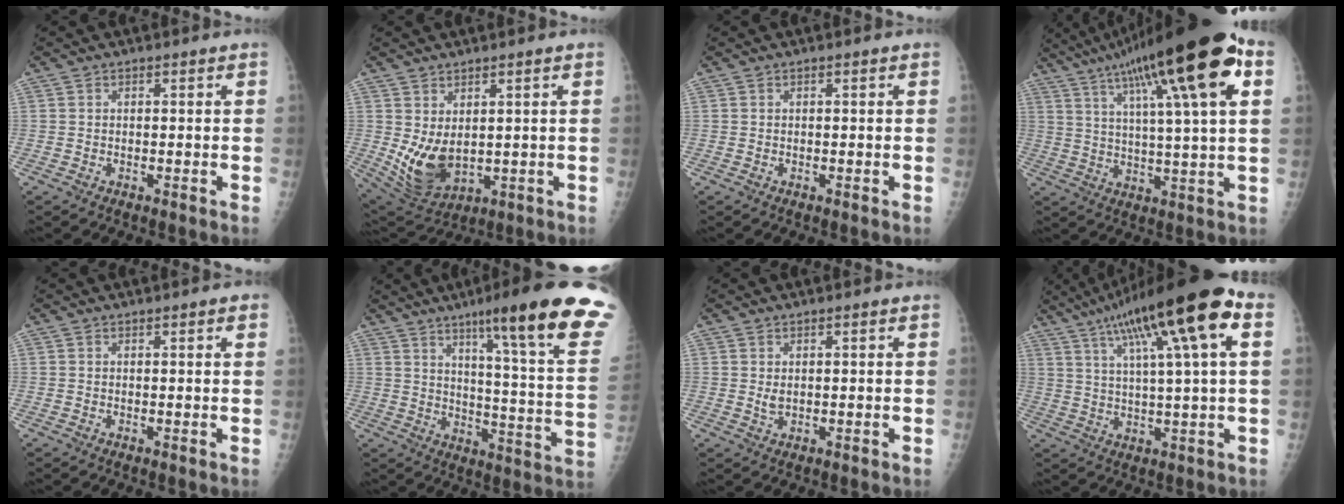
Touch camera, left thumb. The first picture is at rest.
{"total": 9.1, "force": [0.8, 5.4, 7.3], "torque": [-0.120, -0.022, 0.040]}
{"total": 0.0}
{"total": 25.0, "force": [11.4, 4.0, 21.9], "torque": [-0.352, 0.010, 0.177]}
{"total": 1.9, "force": [1.0, 0.4, 1.5], "torque": [-0.018, 0.000, 0.010]}
{"total": 24.4, "force": [15.6, 1.5, 18.7], "torque": [-0.243, -0.076, 0.213]}
{"total": 1.9, "force": [0.5, 0.9, 1.5], "torque": [-0.024, -0.002, 0.013]}
{"total": 20.7, "force": [9.0, 2.9, 18.4], "torque": [-0.306, 0.015, 0.144]}